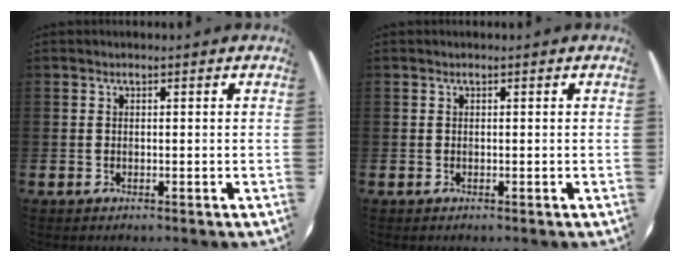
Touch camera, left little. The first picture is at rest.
{"total": 0.0}